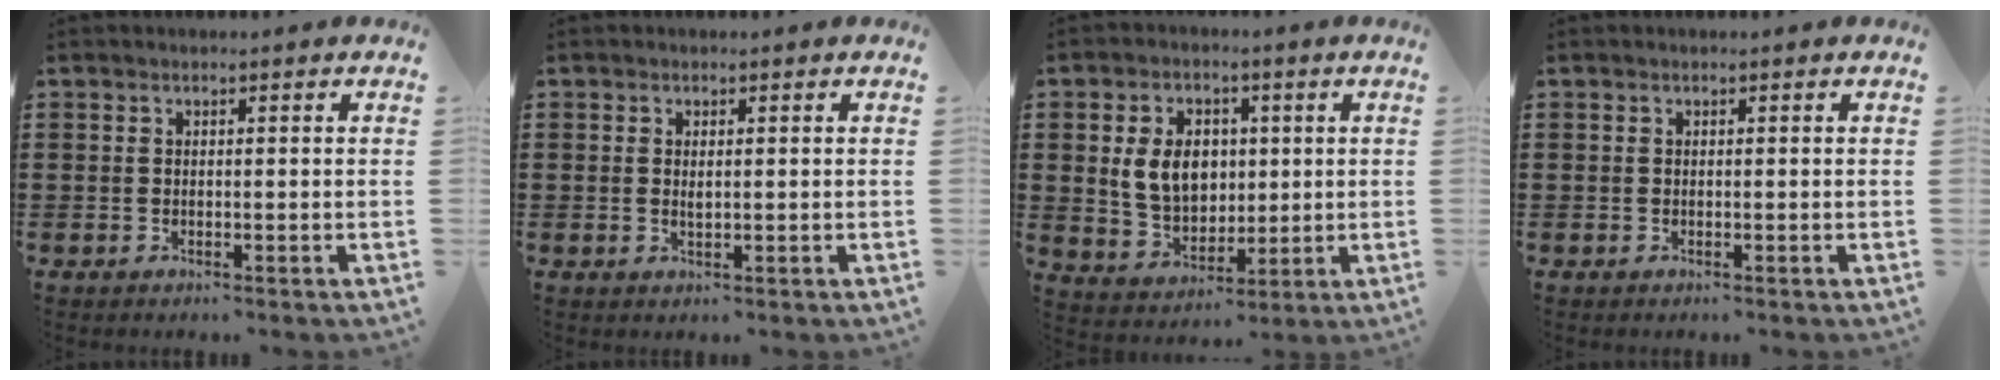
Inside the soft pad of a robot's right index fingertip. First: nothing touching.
{"total": 1.1, "force": [0.2, 0.4, 1.0], "torque": [-0.019, 0.003, 0.002]}
{"total": 8.1, "force": [1.3, 6.1, 5.1], "torque": [-0.106, 0.011, 0.021]}
{"total": 0.0}